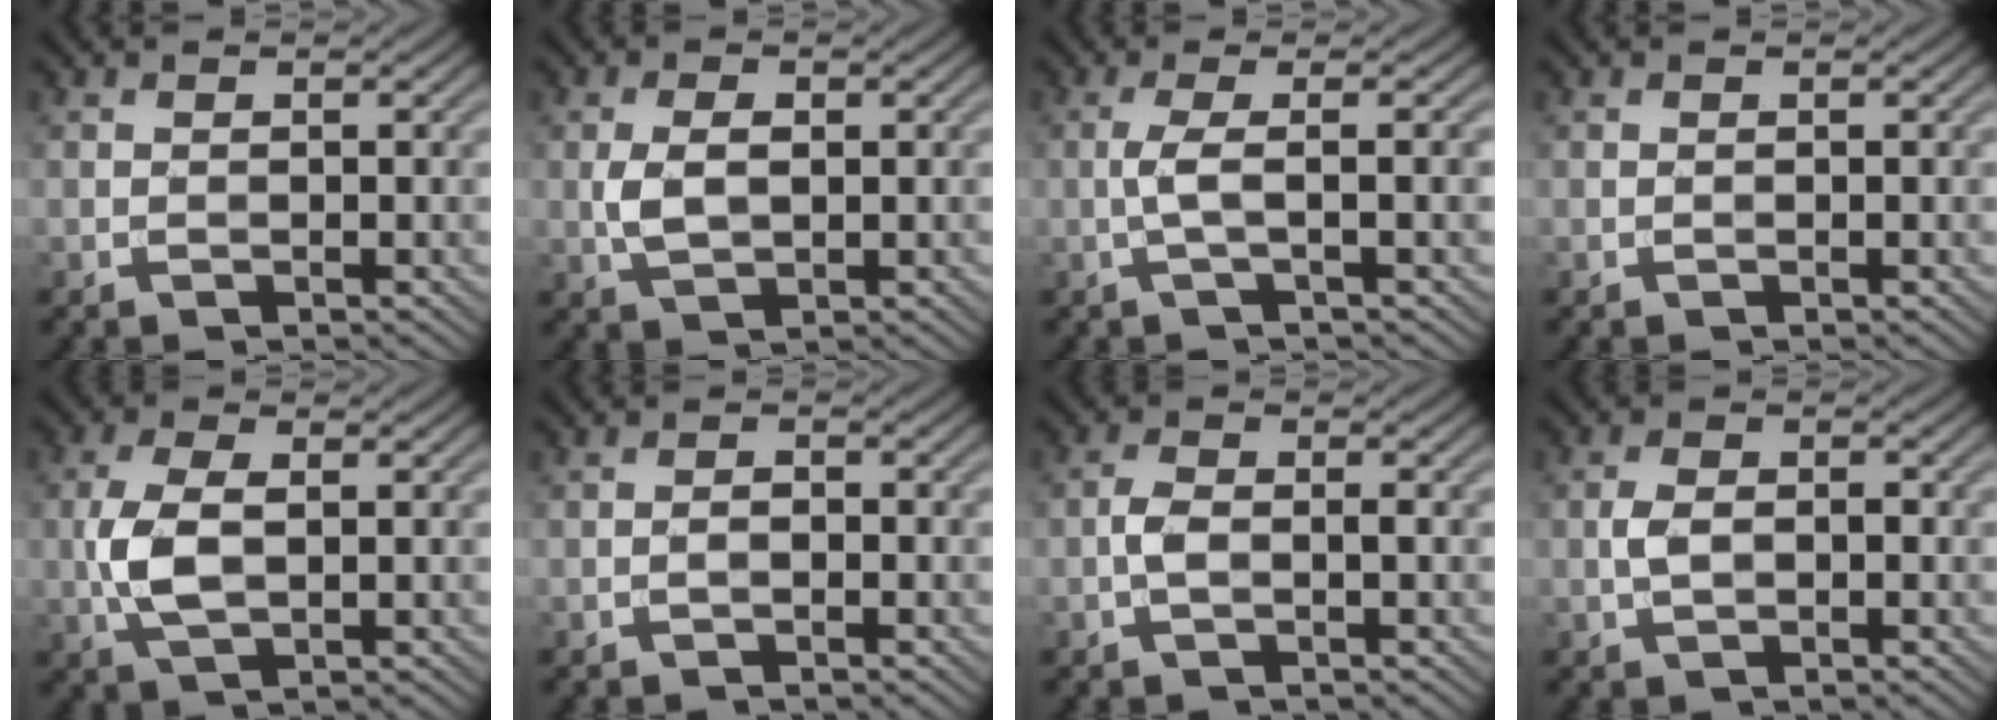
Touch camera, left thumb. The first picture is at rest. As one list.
[{"total": 3.8, "force": [0.2, 2.3, 3.0], "torque": [-0.070, -0.001, 0.006]}, {"total": 3.8, "force": [-0.3, 0.7, 3.7], "torque": [-0.064, 0.008, -0.019]}, {"total": 0.0}, {"total": 5.5, "force": [-0.1, 2.8, 4.8], "torque": [-0.119, 0.001, -0.002]}, {"total": 1.1, "force": [-0.5, 0.6, 0.8], "torque": [-0.014, 0.003, -0.011]}, {"total": 2.4, "force": [-0.5, 1.0, 2.1], "torque": [-0.045, 0.004, -0.016]}, {"total": 2.7, "force": [-0.3, 1.6, 2.1], "torque": [-0.045, 0.002, -0.006]}]